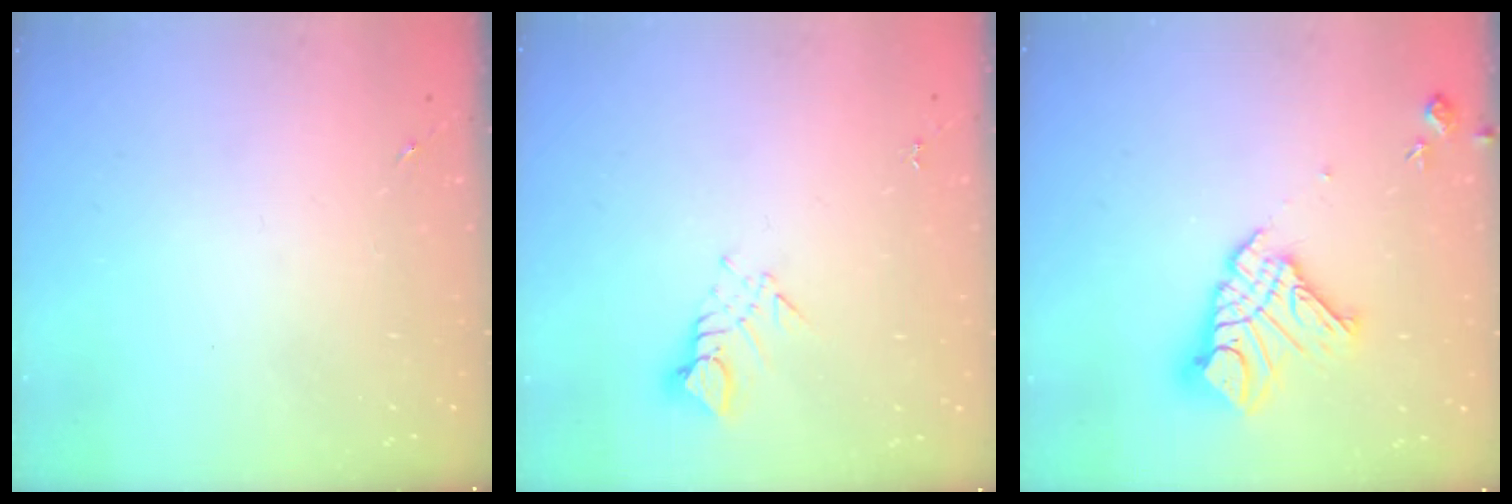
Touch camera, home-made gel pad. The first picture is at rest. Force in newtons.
{"total": 3.7, "press": 3.7, "slide": 0.2}
{"total": 15.2, "press": 15.1, "slide": 1.6}